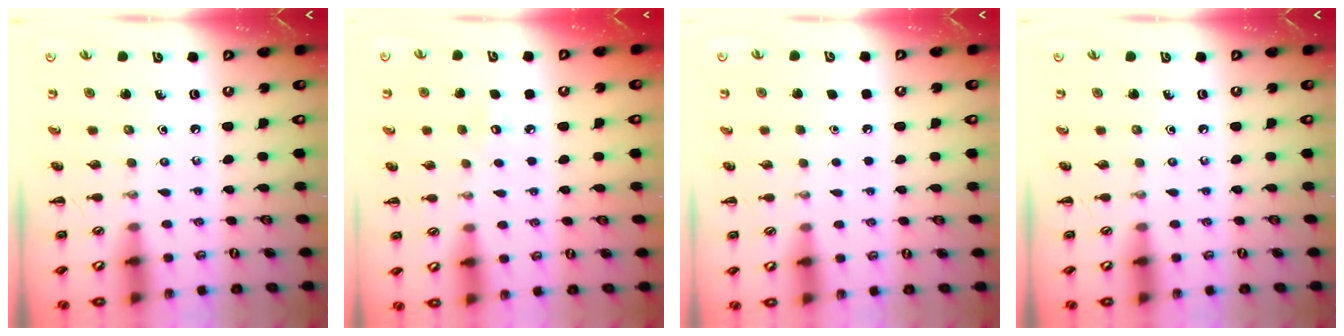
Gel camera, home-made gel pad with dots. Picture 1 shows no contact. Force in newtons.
{"total": 5.6, "press": 5.4, "slide": 1.4}
{"total": 1.8, "press": 1.8, "slide": 0.1}
{"total": 0.0}